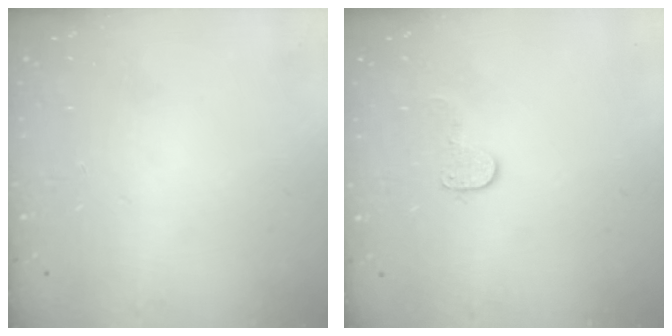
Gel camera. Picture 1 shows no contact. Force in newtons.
{"total": 6.4, "press": 6.4, "slide": 0.4}